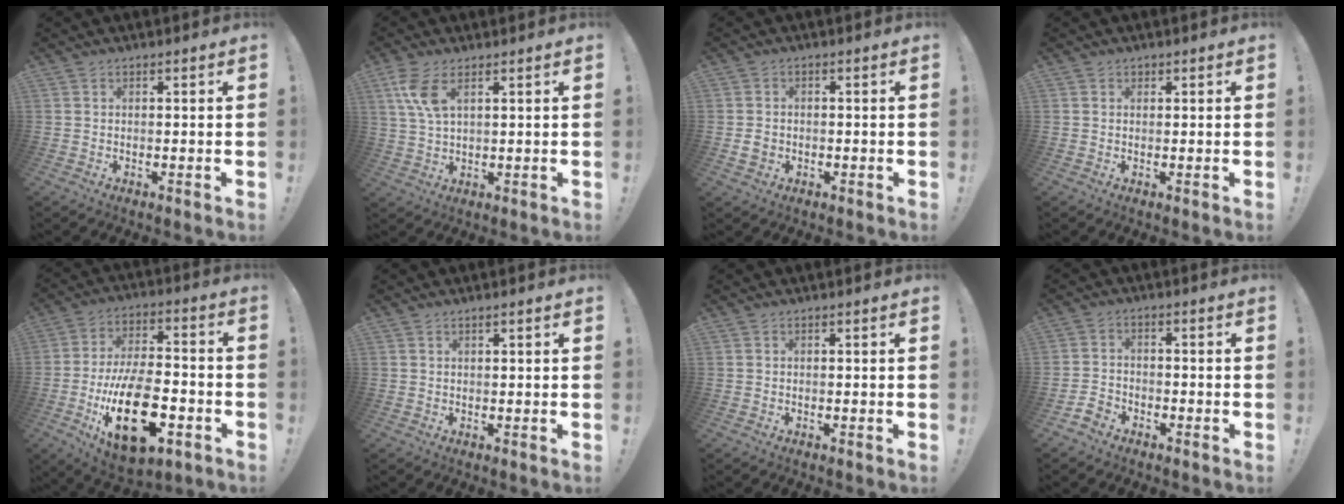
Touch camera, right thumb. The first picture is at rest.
{"total": 7.7, "force": [3.7, 3.2, 6.0], "torque": [-0.132, -0.008, 0.068]}
{"total": 3.2, "force": [-0.8, 2.6, 1.7], "torque": [-0.033, 0.007, -0.014]}
{"total": 0.8, "force": [0.5, 0.5, 0.0], "torque": [0.005, -0.002, 0.009]}
{"total": 24.0, "force": [-8.3, 12.0, 19.0], "torque": [-0.341, 0.046, -0.124]}
{"total": 1.1, "force": [0.7, 0.0, 0.8], "torque": [-0.017, 0.002, 0.011]}
{"total": 0.0}
{"total": 4.7, "force": [-3.7, 2.6, 1.4], "torque": [-0.042, 0.014, -0.070]}